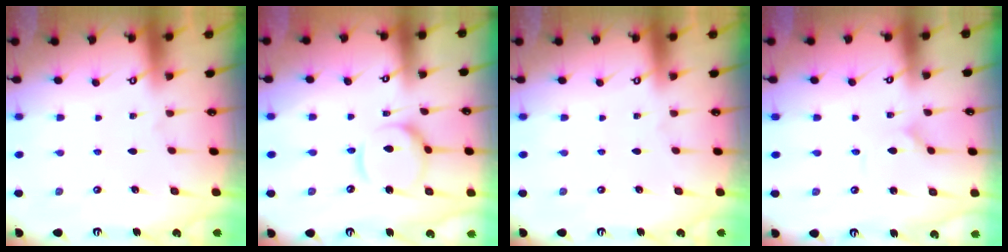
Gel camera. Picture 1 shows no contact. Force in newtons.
{"total": 13.3, "press": 13.2, "slide": 1.2}
{"total": 0.0}
{"total": 1.4, "press": 1.4, "slide": 0.1}